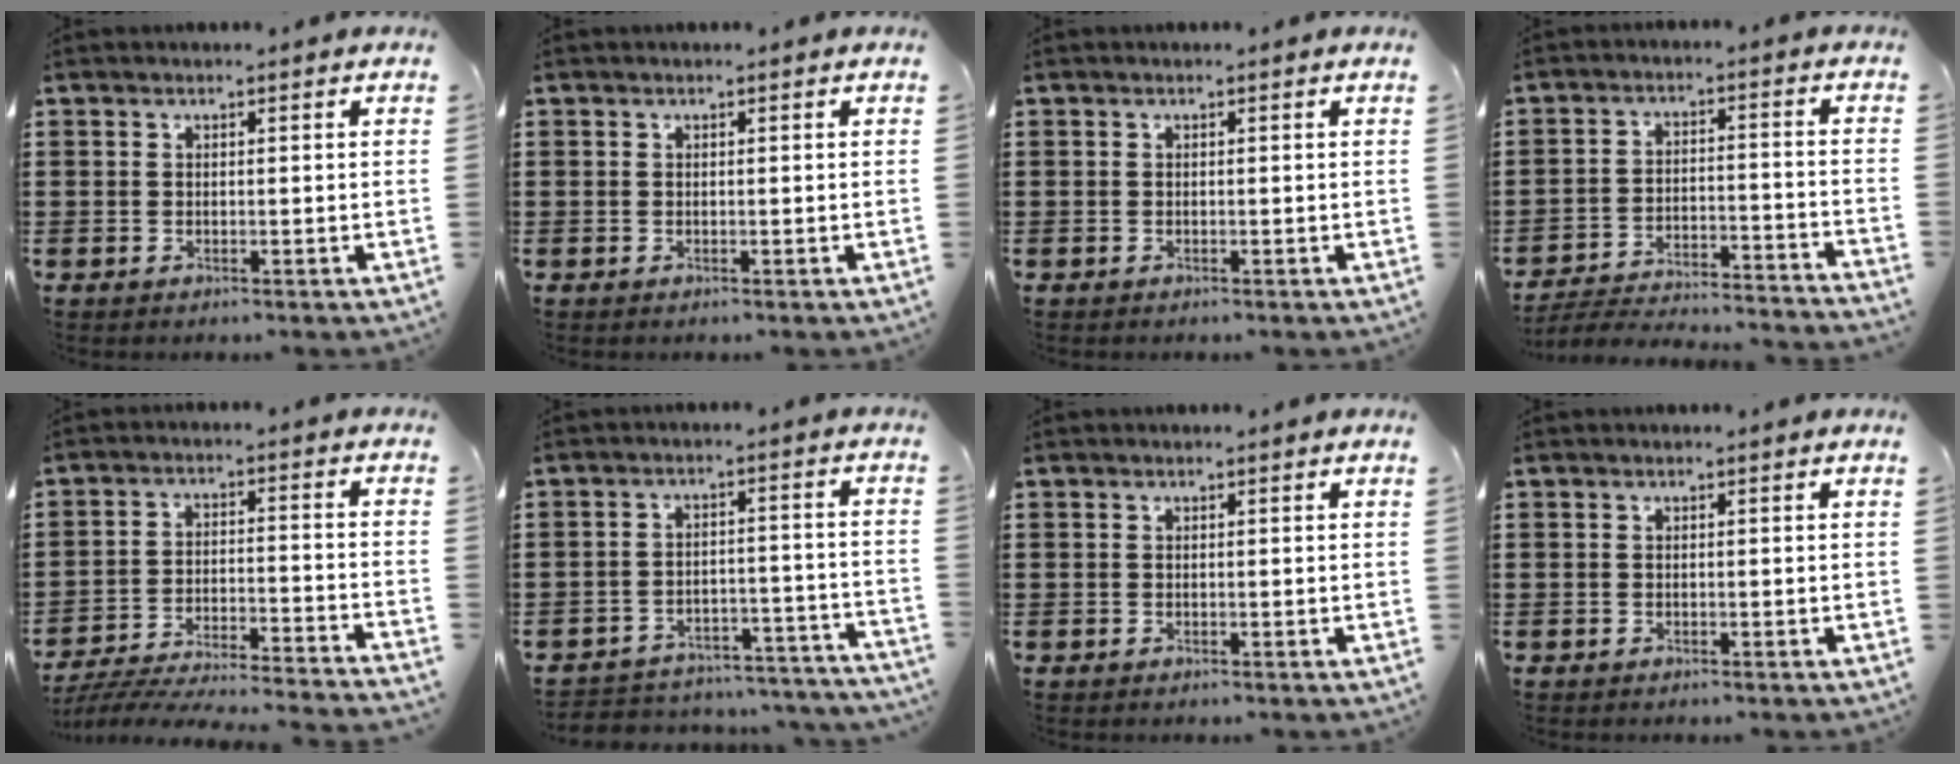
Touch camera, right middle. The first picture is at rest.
{"total": 0.0}
{"total": 0.0}
{"total": 4.4, "force": [-4.3, 0.1, 1.1], "torque": [-0.030, -0.004, -0.093]}
{"total": 5.7, "force": [-5.5, 0.0, 1.5], "torque": [-0.036, -0.008, -0.112]}
{"total": 4.2, "force": [-4.1, 0.7, 0.6], "torque": [-0.015, 0.003, -0.087]}
{"total": 0.0}
{"total": 0.0}